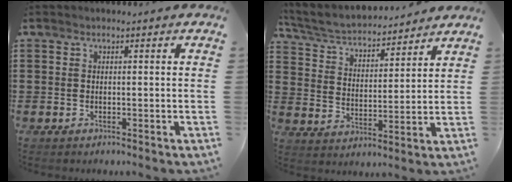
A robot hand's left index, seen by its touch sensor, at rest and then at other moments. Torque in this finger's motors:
{"motor_torque": [0.73, -0.69, 0.41, 0.09]}